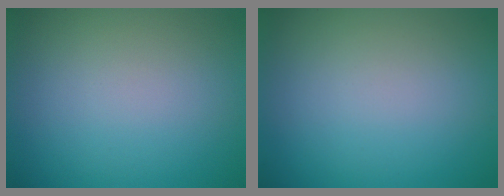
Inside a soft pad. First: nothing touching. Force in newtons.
{"total": 0.0}